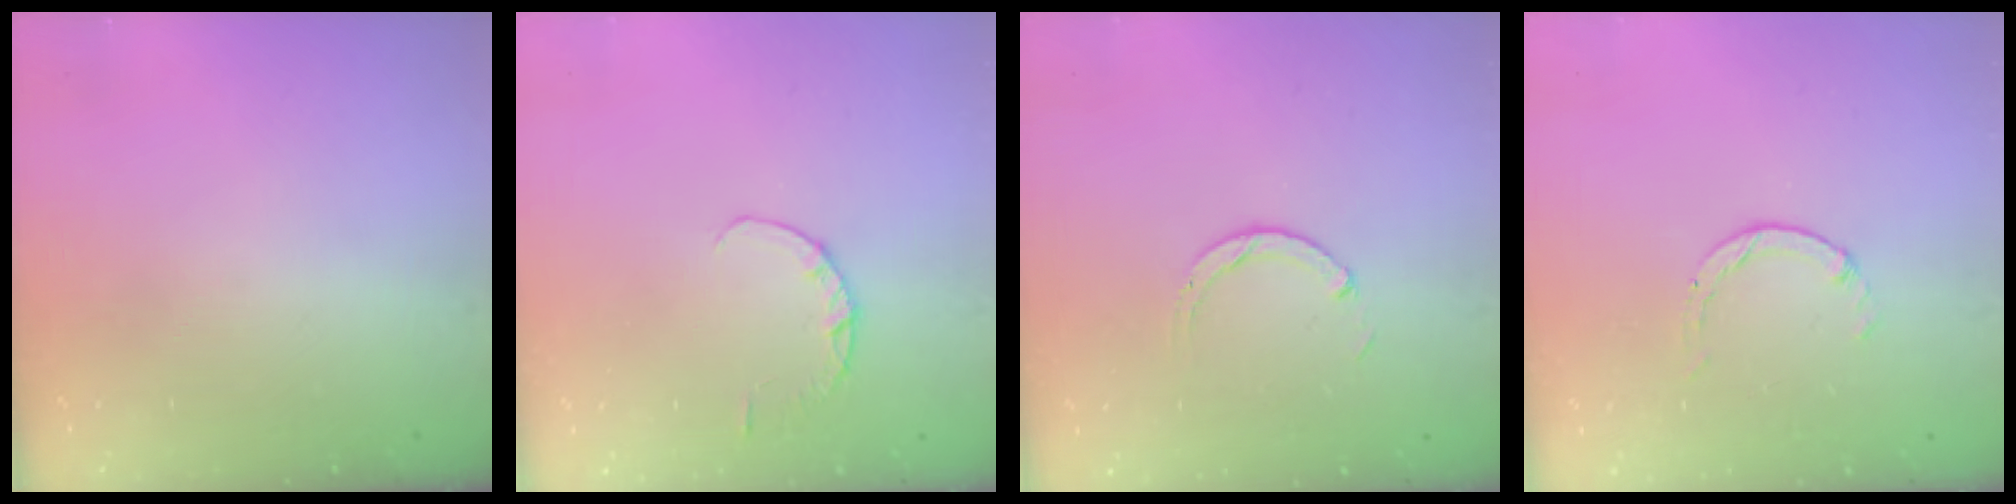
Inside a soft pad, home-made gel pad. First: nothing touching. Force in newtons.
{"total": 2.9, "press": 2.8, "slide": 0.4}
{"total": 3.0, "press": 2.9, "slide": 0.4}
{"total": 0.0}